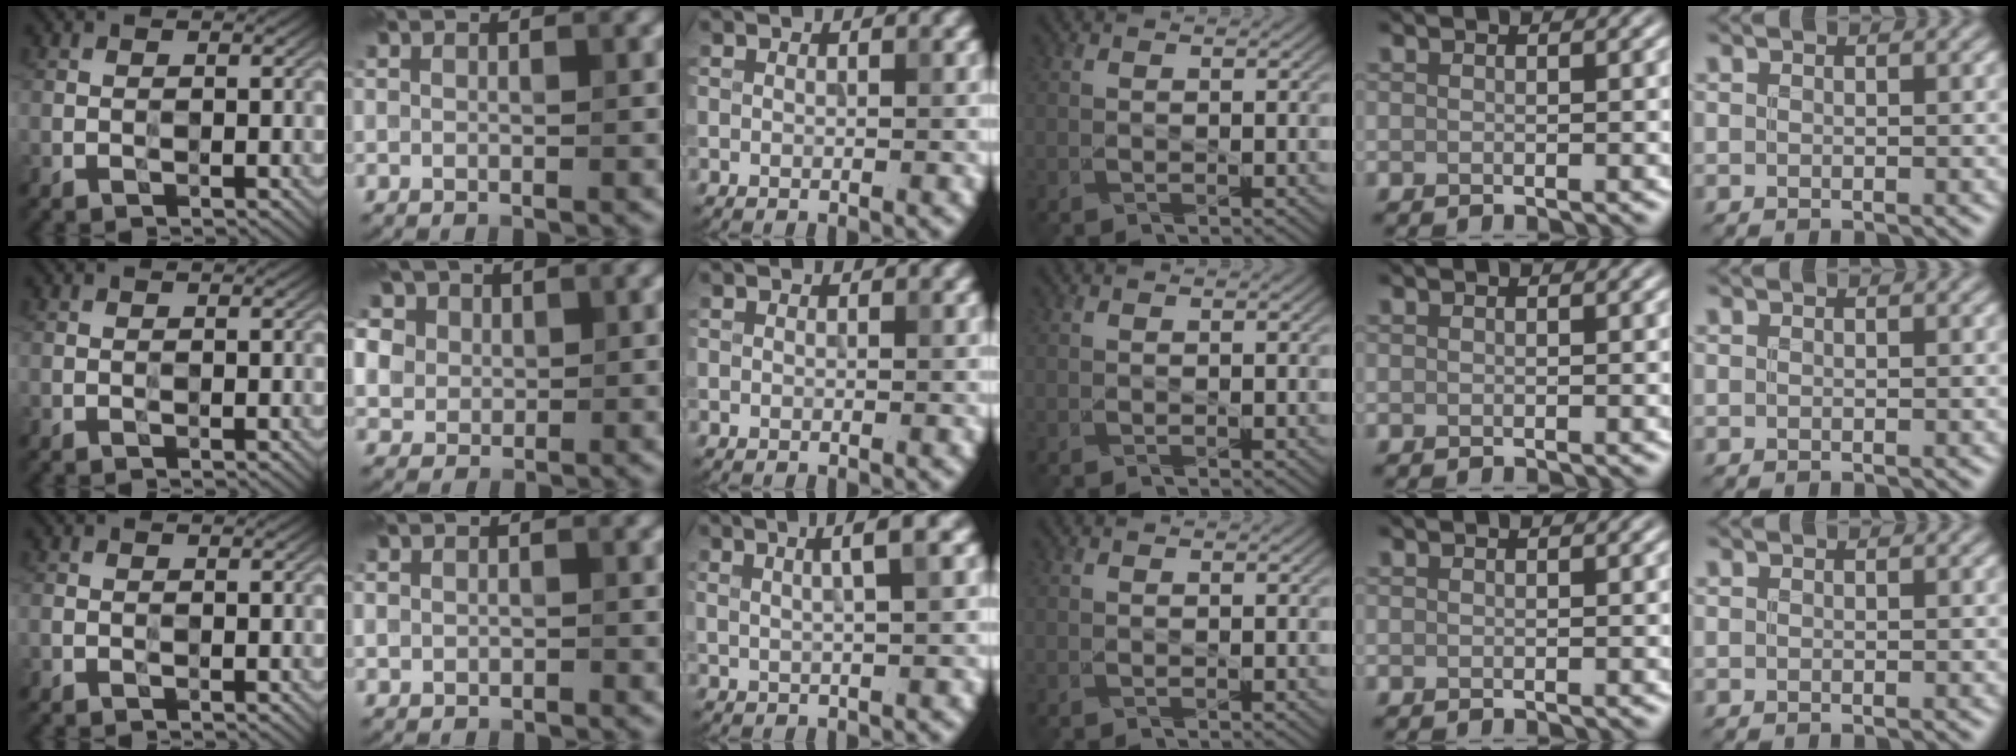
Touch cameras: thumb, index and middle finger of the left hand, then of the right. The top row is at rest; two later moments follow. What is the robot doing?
{"motion": "wipe", "object": "measuring cup"}